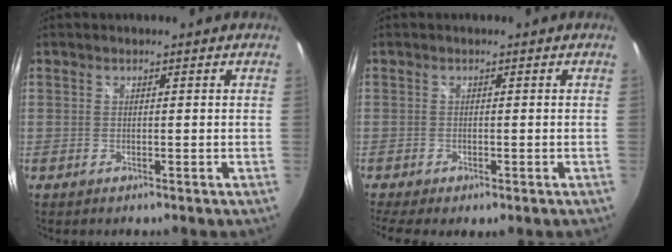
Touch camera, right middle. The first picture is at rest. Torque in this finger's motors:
{"motor_torque": [1.10, -1.04, 0.21, 0.09]}